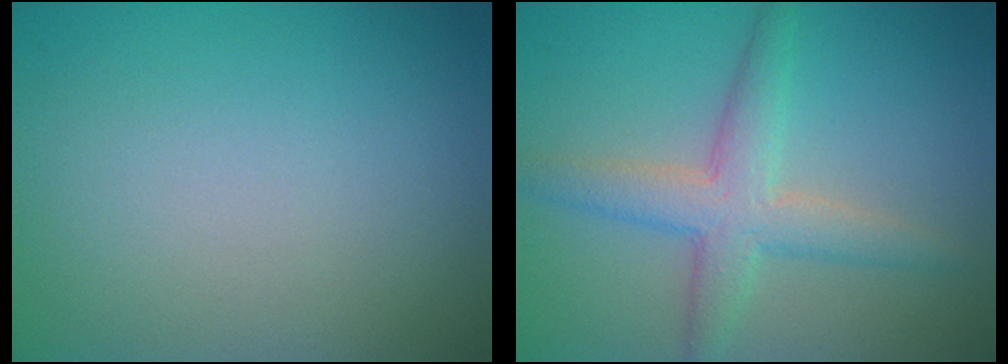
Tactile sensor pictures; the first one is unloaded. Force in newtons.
{"total": 4.0, "press": 4.0, "slide": 0.1}